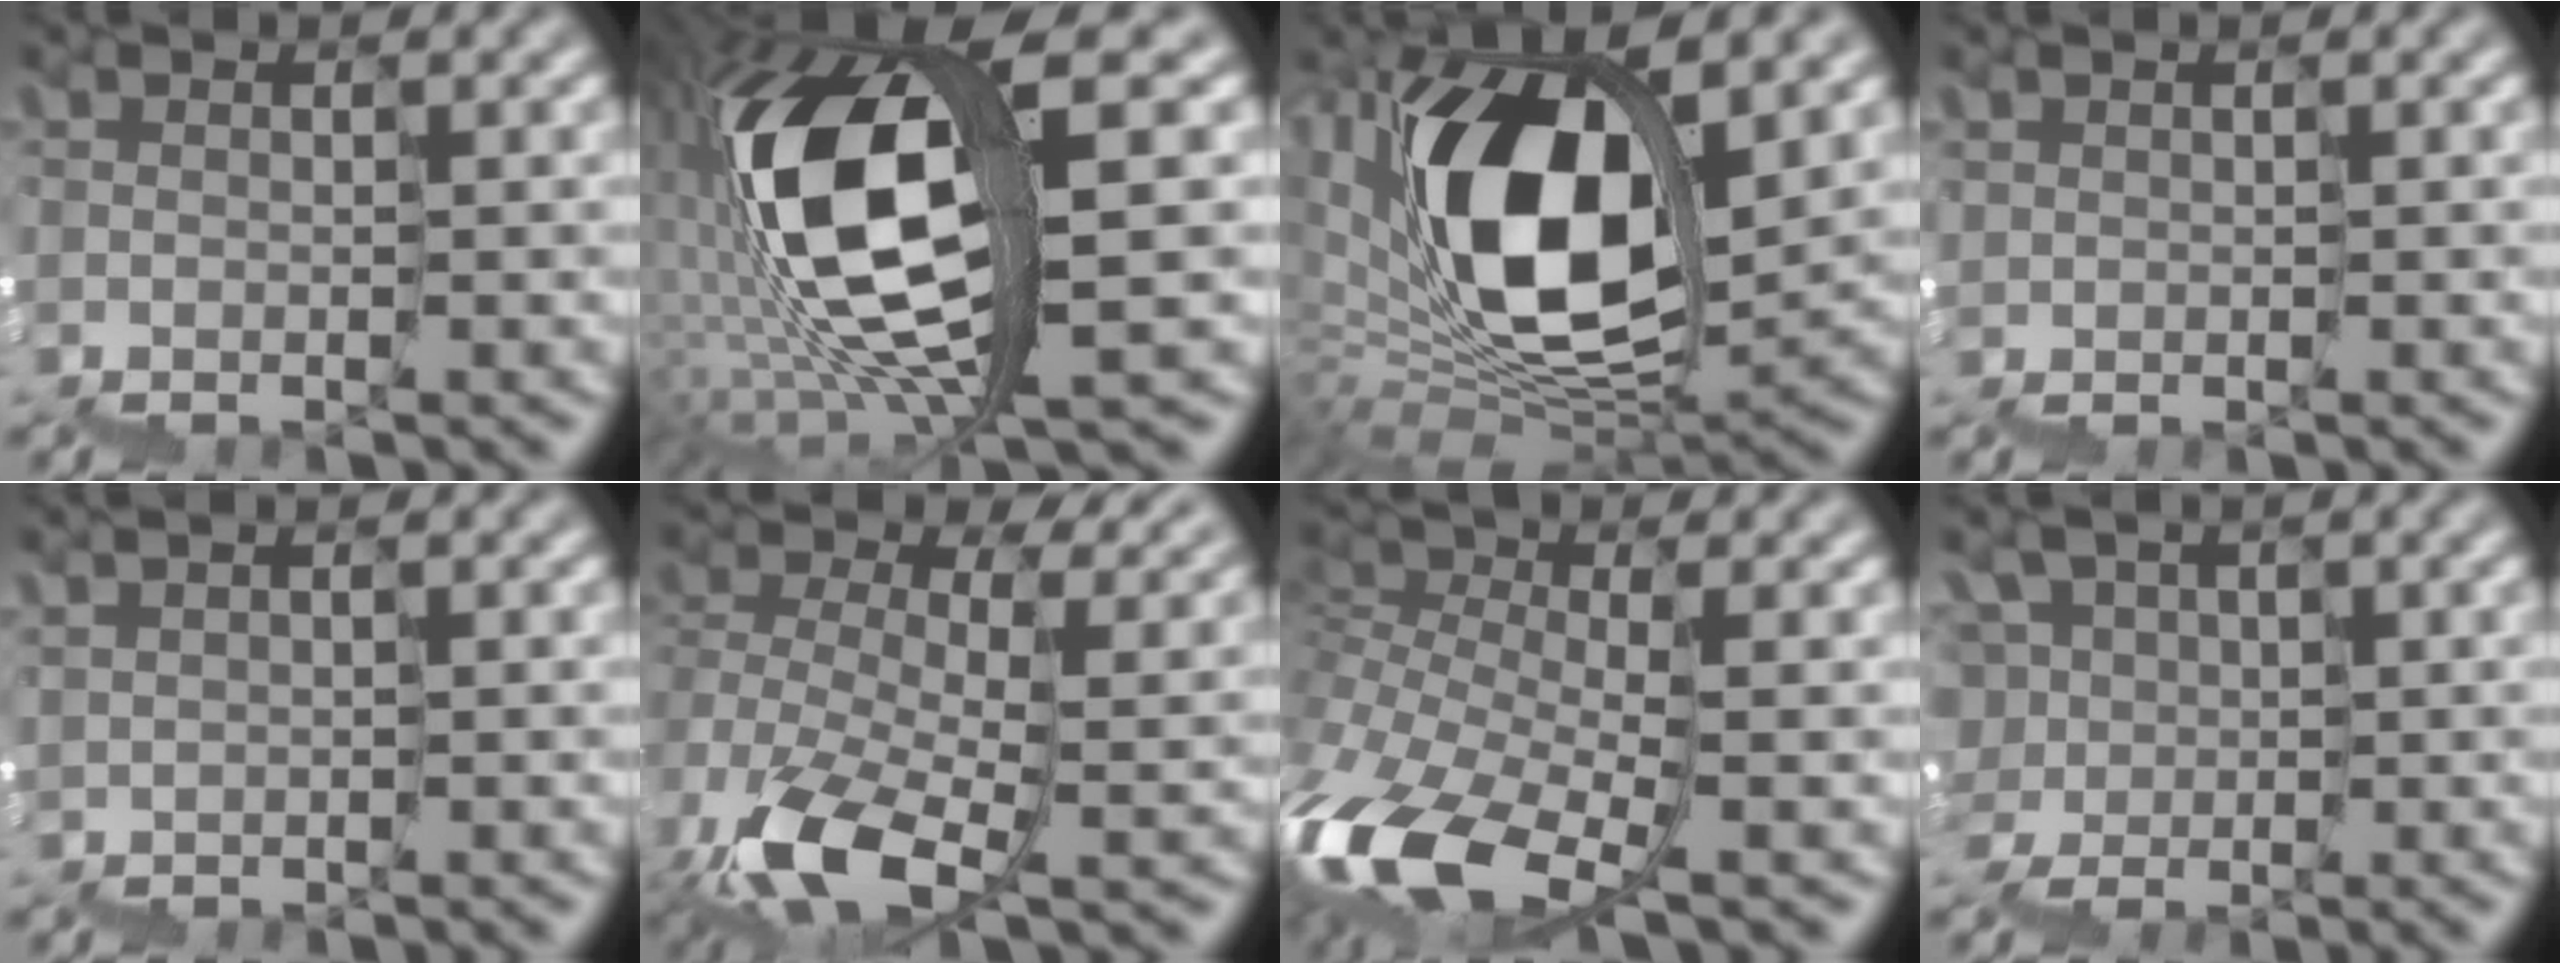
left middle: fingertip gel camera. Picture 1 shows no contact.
{"total": 12.3, "force": [1.6, 3.1, 11.8], "torque": [-0.243, 0.019, 0.030]}
{"total": 11.9, "force": [3.9, 4.7, 10.2], "torque": [-0.185, 0.012, 0.074]}
{"total": 2.4, "force": [0.0, 2.0, 1.4], "torque": [-0.025, 0.003, 0.006]}
{"total": 0.6, "force": [0.2, 0.1, 0.6], "torque": [-0.007, -0.003, 0.004]}
{"total": 10.4, "force": [1.8, 7.0, 7.5], "torque": [-0.194, -0.009, 0.050]}
{"total": 9.6, "force": [-3.5, 4.3, 7.8], "torque": [-0.195, -0.020, -0.069]}
{"total": 5.5, "force": [0.9, 5.1, 1.9], "torque": [-0.047, 0.030, -0.012]}